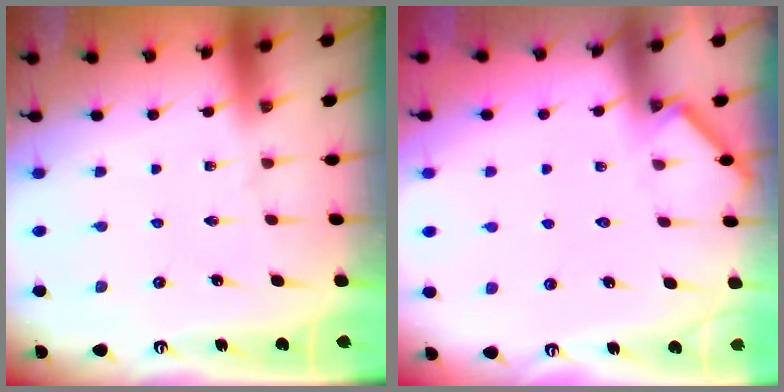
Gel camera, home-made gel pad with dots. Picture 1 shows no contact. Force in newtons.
{"total": 3.4, "press": 3.3, "slide": 0.4}